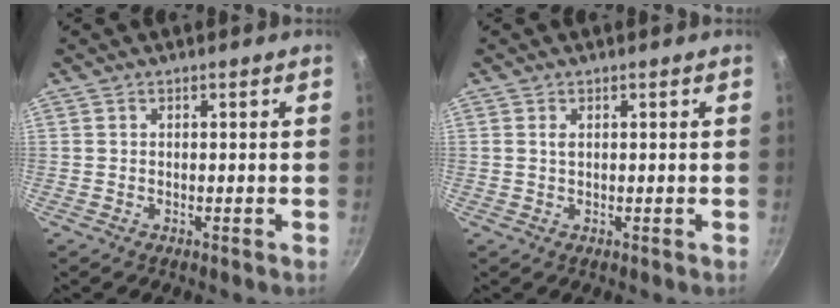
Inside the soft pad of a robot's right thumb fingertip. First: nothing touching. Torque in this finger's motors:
{"motor_torque": [0.52, 0.43, 0.67, 0.22, 0.00]}